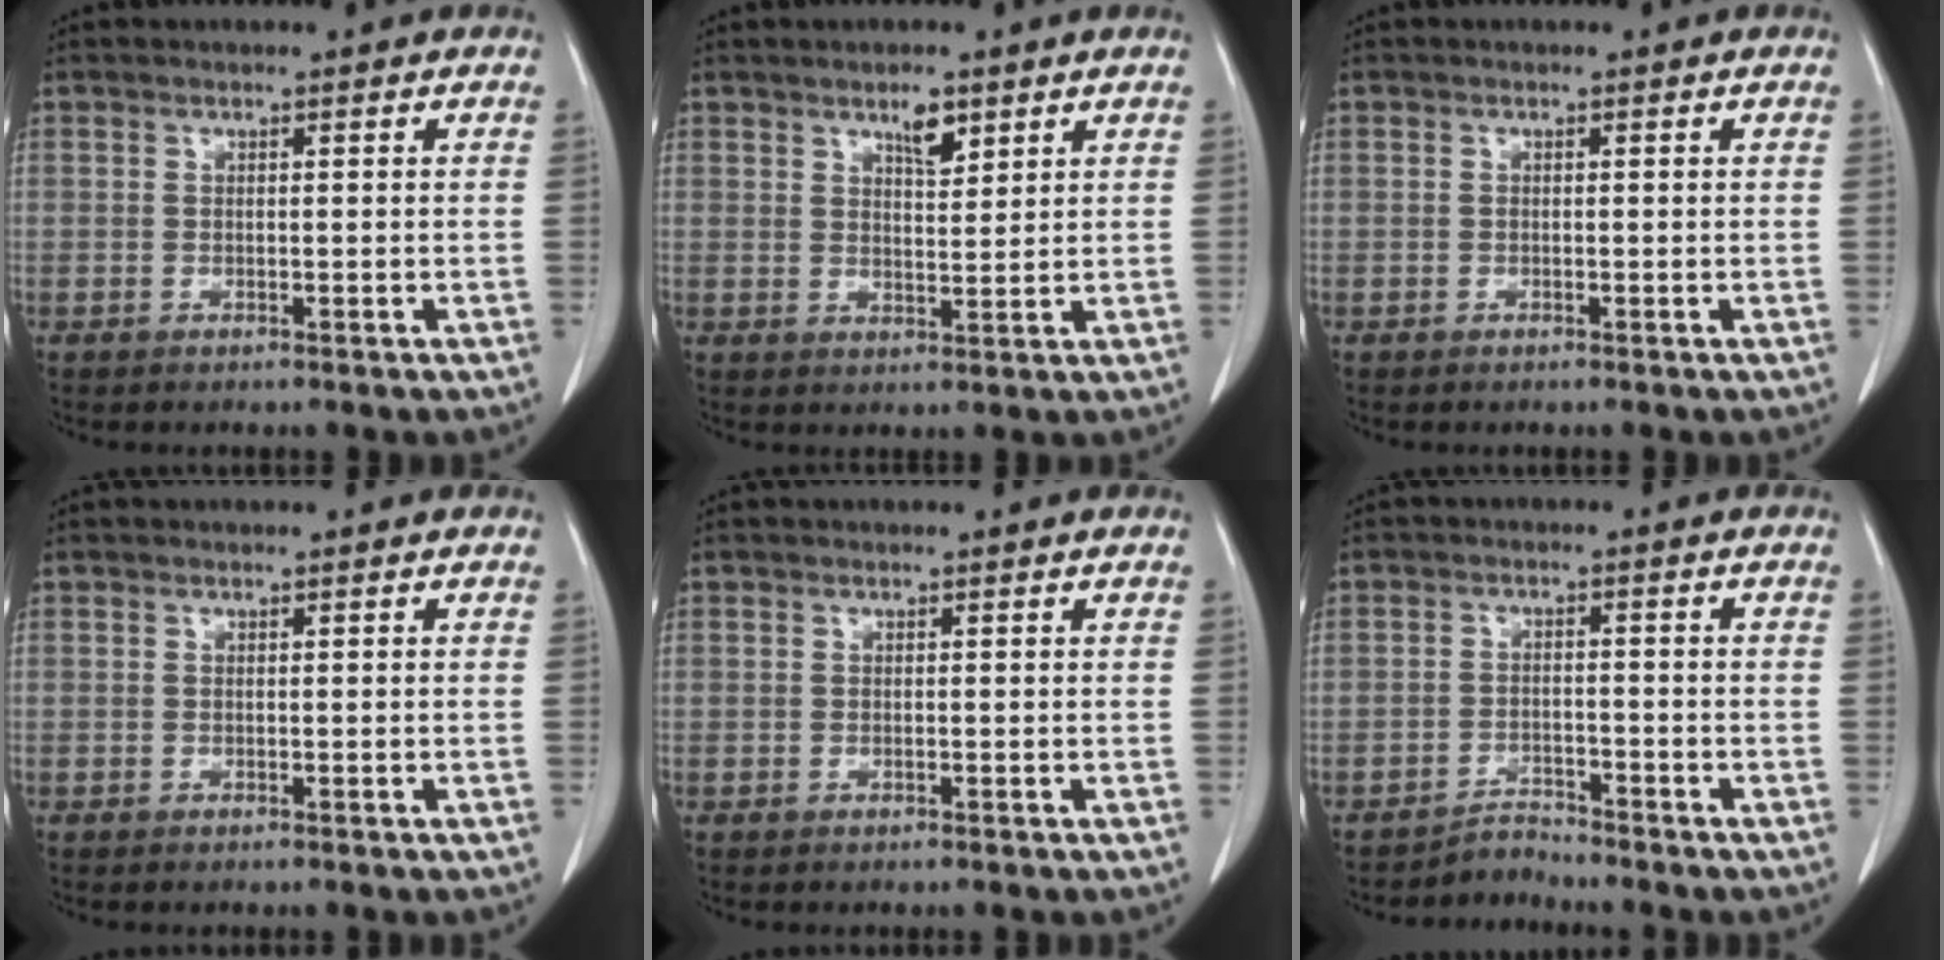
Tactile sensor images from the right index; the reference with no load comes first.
{"total": 3.7, "force": [2.5, 1.2, 2.5], "torque": [-0.044, -0.001, 0.043]}
{"total": 0.0}
{"total": 0.0}
{"total": 0.0}
{"total": 2.6, "force": [-2.4, 0.1, -0.9], "torque": [0.023, -0.007, -0.040]}